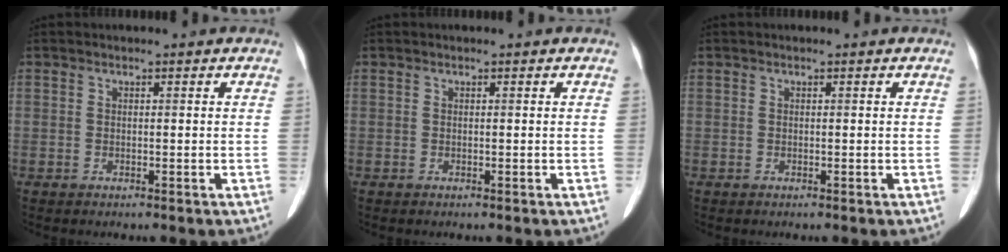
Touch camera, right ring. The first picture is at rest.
{"total": 0.0}
{"total": 0.0}